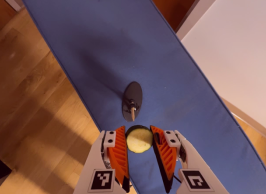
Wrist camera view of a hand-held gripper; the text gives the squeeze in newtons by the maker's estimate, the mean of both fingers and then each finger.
{"total": 7.9, "left": 7.6, "right": 8.1}